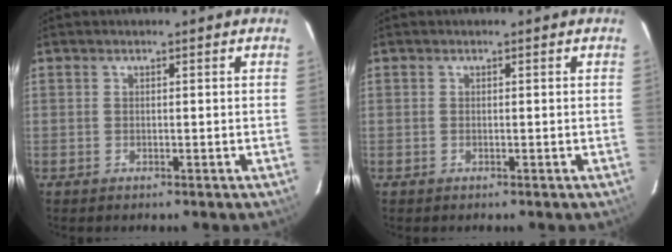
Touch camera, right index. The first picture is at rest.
{"total": 0.0}